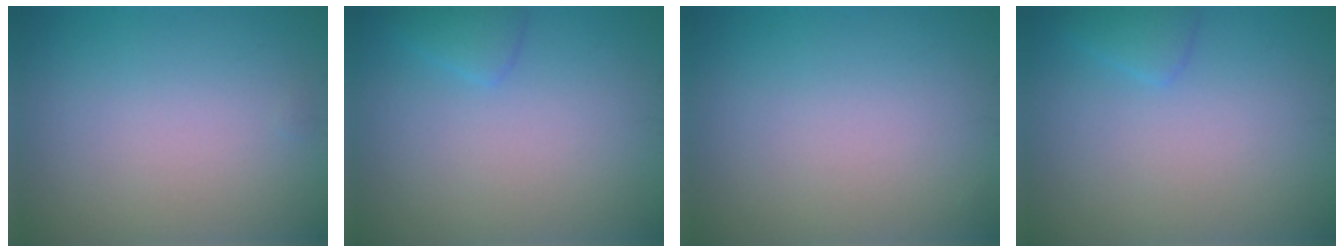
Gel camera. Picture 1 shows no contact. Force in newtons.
{"total": 1.4, "press": 1.4, "slide": 0.1}
{"total": 0.0}
{"total": 1.4, "press": 1.4, "slide": 0.1}